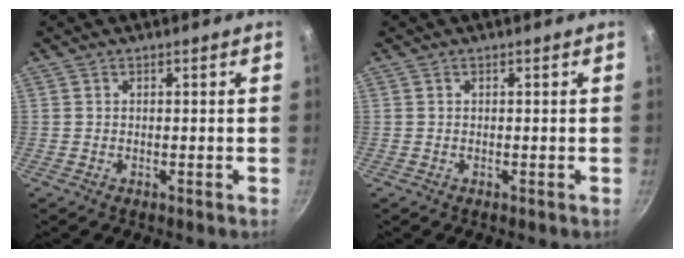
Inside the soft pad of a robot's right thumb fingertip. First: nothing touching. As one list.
[{"total": 0.0}]